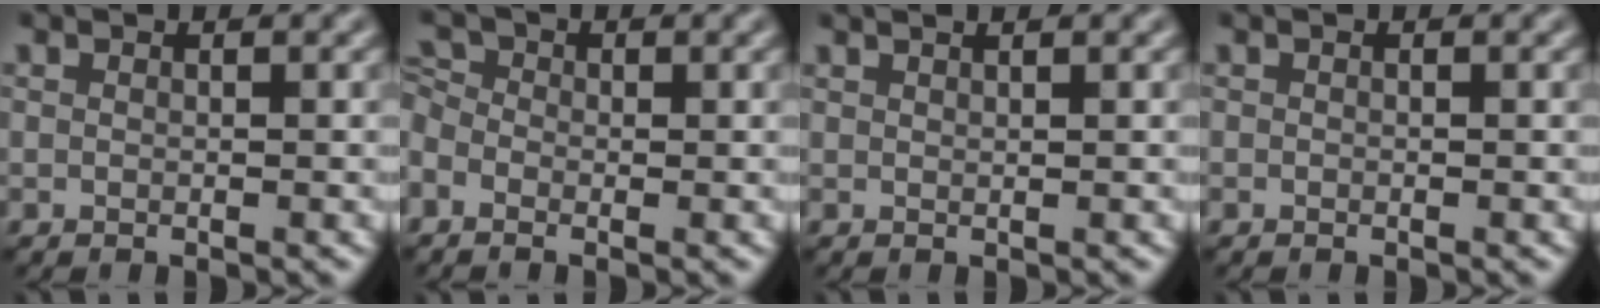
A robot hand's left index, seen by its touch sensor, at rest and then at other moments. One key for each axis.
{"total": 2.4, "fx": -0.7, "fy": 1.9, "fz": 1.1, "tx": -0.029, "ty": 0.012, "tz": -0.019}
{"total": 1.6, "fx": 1.1, "fy": 0.6, "fz": 1.0, "tx": 0.005, "ty": 0.006, "tz": -0.005}
{"total": 0.0}